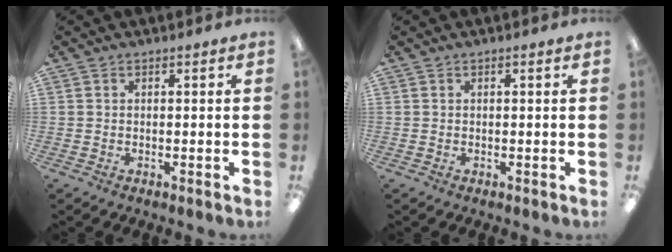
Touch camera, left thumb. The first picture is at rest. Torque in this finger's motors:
{"motor_torque": [-0.25, 0.01, -0.47, 0.08, 0.00]}